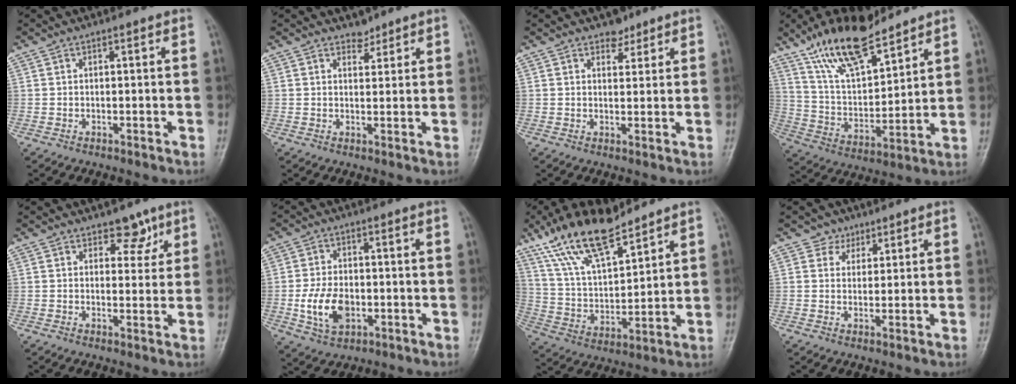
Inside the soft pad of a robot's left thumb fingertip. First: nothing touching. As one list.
[{"total": 2.1, "force": [1.8, 1.1, 0.1], "torque": [0.014, -0.014, 0.024]}, {"total": 2.7, "force": [2.1, 1.7, 0.6], "torque": [0.011, -0.012, 0.028]}, {"total": 16.0, "force": [11.8, 5.4, 9.3], "torque": [-0.143, -0.058, 0.226]}, {"total": 4.1, "force": [2.7, 2.5, 1.8], "torque": [0.007, -0.015, 0.037]}, {"total": 8.7, "force": [-1.8, 5.7, 6.3], "torque": [-0.109, 0.002, -0.029]}, {"total": 15.8, "force": [11.6, 5.3, 9.4], "torque": [-0.156, -0.048, 0.227]}, {"total": 3.2, "force": [2.0, 2.4, 0.0], "torque": [0.021, -0.009, 0.025]}]